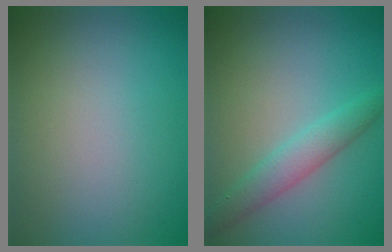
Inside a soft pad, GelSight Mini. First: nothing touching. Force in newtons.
{"total": 2.9, "press": 2.9, "slide": 0.1}